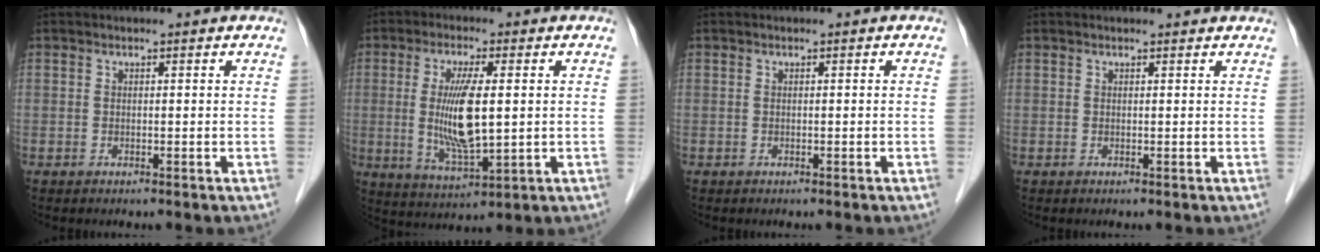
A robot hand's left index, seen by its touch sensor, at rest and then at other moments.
{"total": 9.6, "force": [0.3, 1.8, 9.4], "torque": [-0.192, -0.015, 0.009]}
{"total": 0.0}
{"total": 2.1, "force": [2.0, 0.7, 0.2], "torque": [-0.005, 0.011, 0.018]}